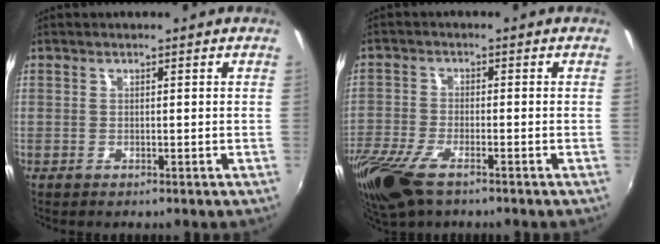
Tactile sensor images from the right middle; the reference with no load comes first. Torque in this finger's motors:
{"motor_torque": [1.10, -1.04, 0.33, 0.13]}